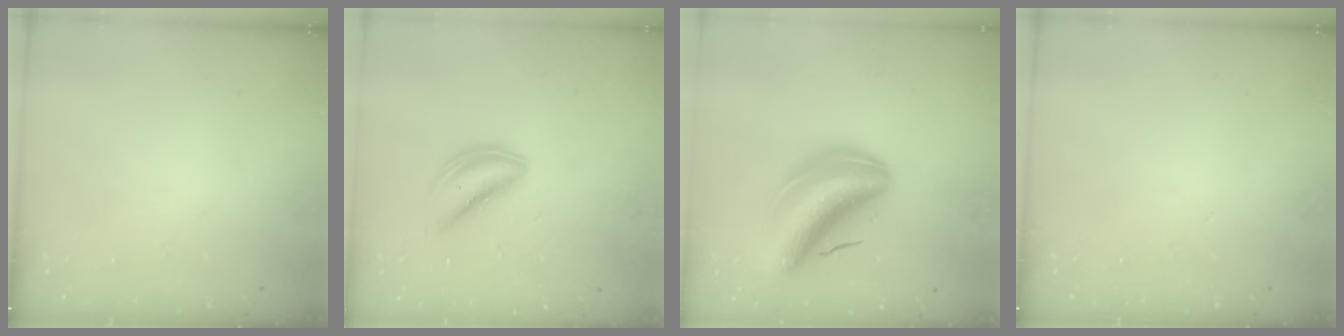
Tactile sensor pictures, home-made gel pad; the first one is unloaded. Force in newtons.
{"total": 5.8, "press": 5.8, "slide": 0.3}
{"total": 13.6, "press": 13.1, "slide": 3.8}
{"total": 0.0}